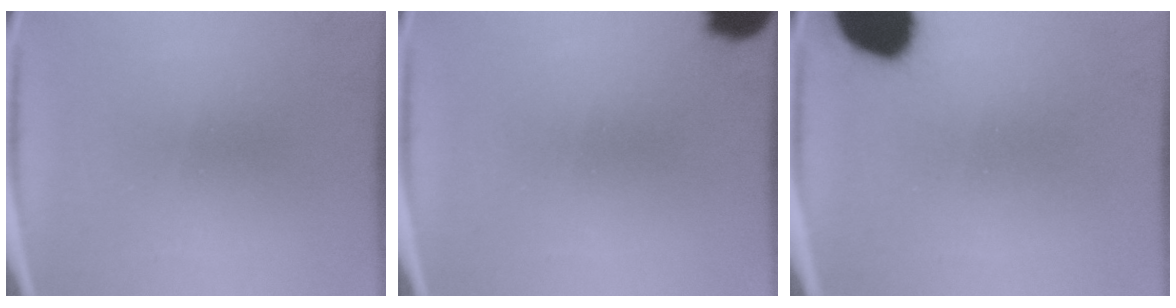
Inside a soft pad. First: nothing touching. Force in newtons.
{"total": 9.7}
{"total": 17.2}